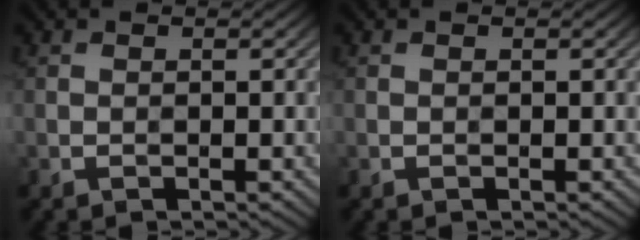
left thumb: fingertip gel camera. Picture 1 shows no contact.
{"total": 0.0}